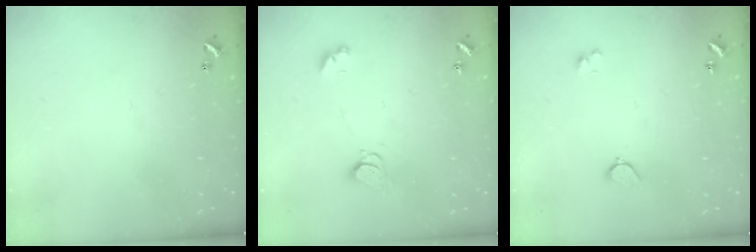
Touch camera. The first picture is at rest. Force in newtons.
{"total": 4.0, "press": 4.0, "slide": 0.2}
{"total": 2.0, "press": 1.9, "slide": 0.6}